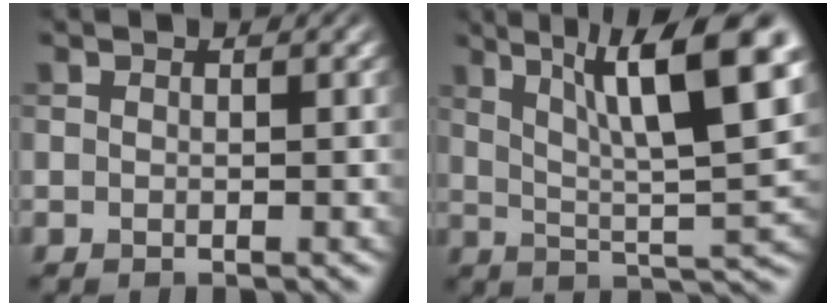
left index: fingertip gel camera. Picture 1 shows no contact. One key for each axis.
{"total": 11.6, "fx": 5.3, "fy": 2.3, "fz": 10.1, "tx": -0.157, "ty": 0.011, "tz": 0.090}